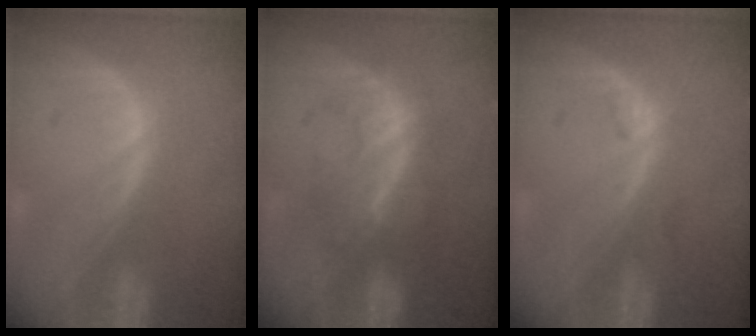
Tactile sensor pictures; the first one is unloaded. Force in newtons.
{"total": 7.9, "press": 7.5, "slide": 2.7}
{"total": 1.1, "press": 1.1, "slide": 0.2}